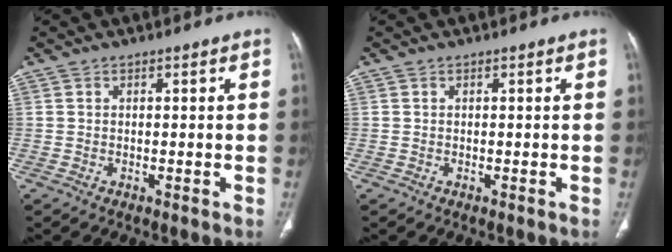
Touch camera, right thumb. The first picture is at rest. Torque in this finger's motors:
{"motor_torque": [-0.18, 0.18, -0.22, 0.13, 0.01]}